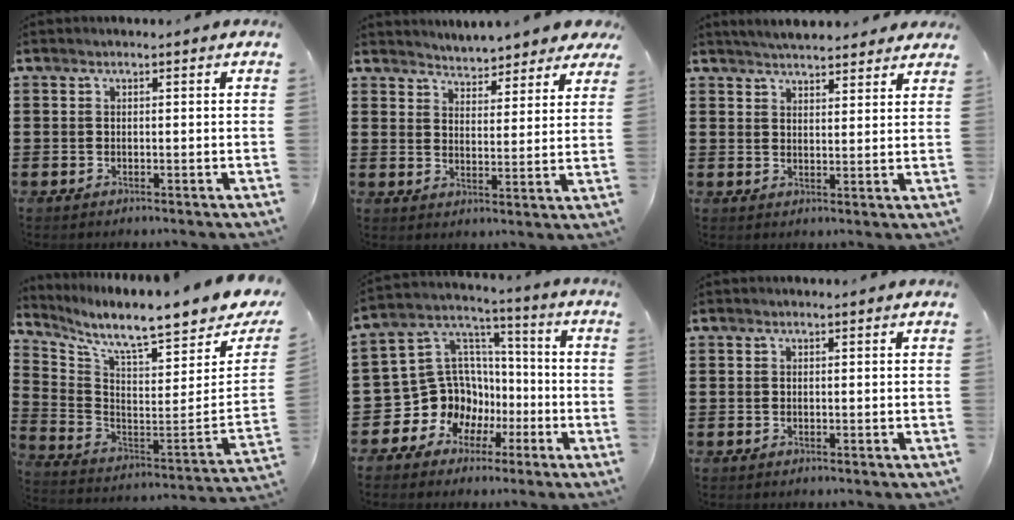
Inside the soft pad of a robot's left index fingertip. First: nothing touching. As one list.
[{"total": 4.5, "force": [4.5, 0.2, -0.4], "torque": [-0.015, -0.024, 0.082]}, {"total": 4.1, "force": [4.0, 0.5, 0.8], "torque": [-0.026, -0.009, 0.074]}, {"total": 8.2, "force": [6.9, 0.0, 4.5], "torque": [-0.104, -0.075, 0.106]}, {"total": 10.9, "force": [-3.3, 10.2, 1.7], "torque": [-0.089, -0.011, -0.047]}, {"total": 0.0}]